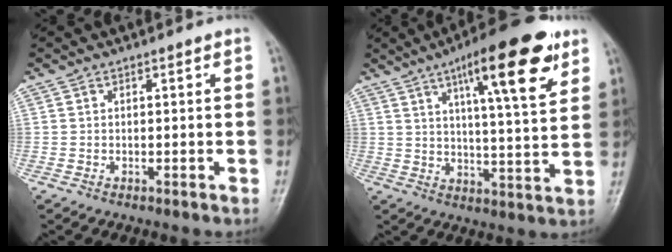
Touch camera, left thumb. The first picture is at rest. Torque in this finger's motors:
{"motor_torque": [1.04, 0.35, 1.67, -1.10, 0.44]}